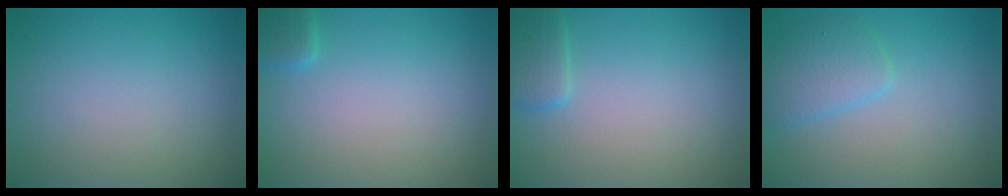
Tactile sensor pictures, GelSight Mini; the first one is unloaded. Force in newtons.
{"total": 1.6, "press": 1.6, "slide": 0.1}
{"total": 2.0, "press": 2.0, "slide": 0.1}
{"total": 2.7, "press": 2.7, "slide": 0.1}